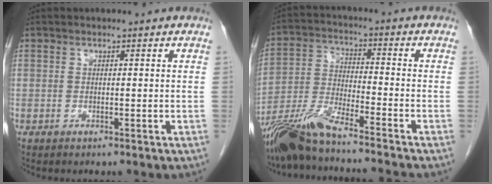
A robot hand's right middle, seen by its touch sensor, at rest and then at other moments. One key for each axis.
{"total": 10.7, "fx": -9.3, "fy": -0.7, "fz": 5.2, "tx": -0.107, "ty": -0.015, "tz": -0.178}